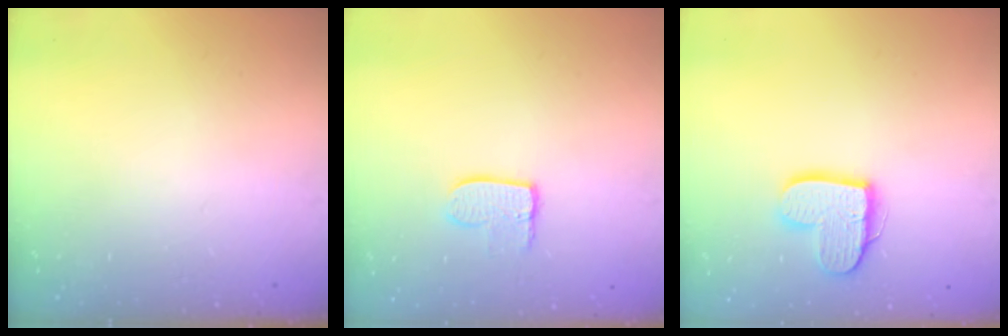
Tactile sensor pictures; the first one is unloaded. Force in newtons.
{"total": 7.7, "press": 7.7, "slide": 0.5}
{"total": 11.5, "press": 11.5, "slide": 0.6}